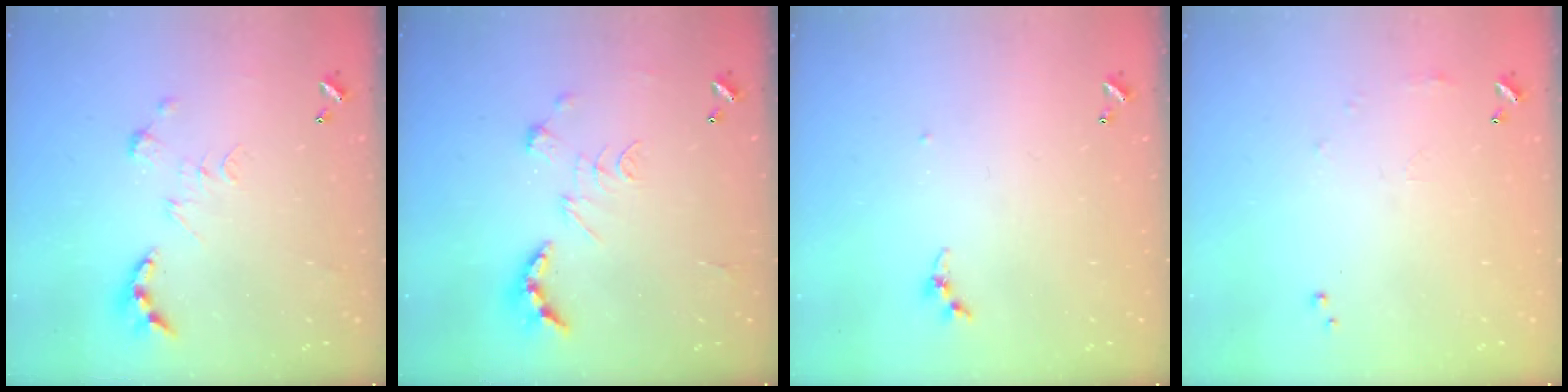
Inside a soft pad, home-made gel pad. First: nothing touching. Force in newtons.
{"total": 2.5, "press": 2.0, "slide": 1.5}
{"total": 3.8, "press": 3.8, "slide": 0.3}
{"total": 5.4, "press": 5.3, "slide": 0.6}